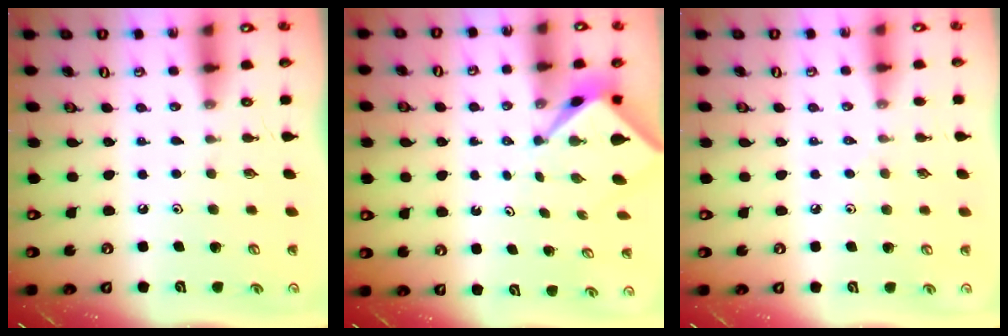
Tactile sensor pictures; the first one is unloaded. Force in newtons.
{"total": 2.4, "press": 2.3, "slide": 0.3}
{"total": 3.1, "press": 3.1, "slide": 0.6}